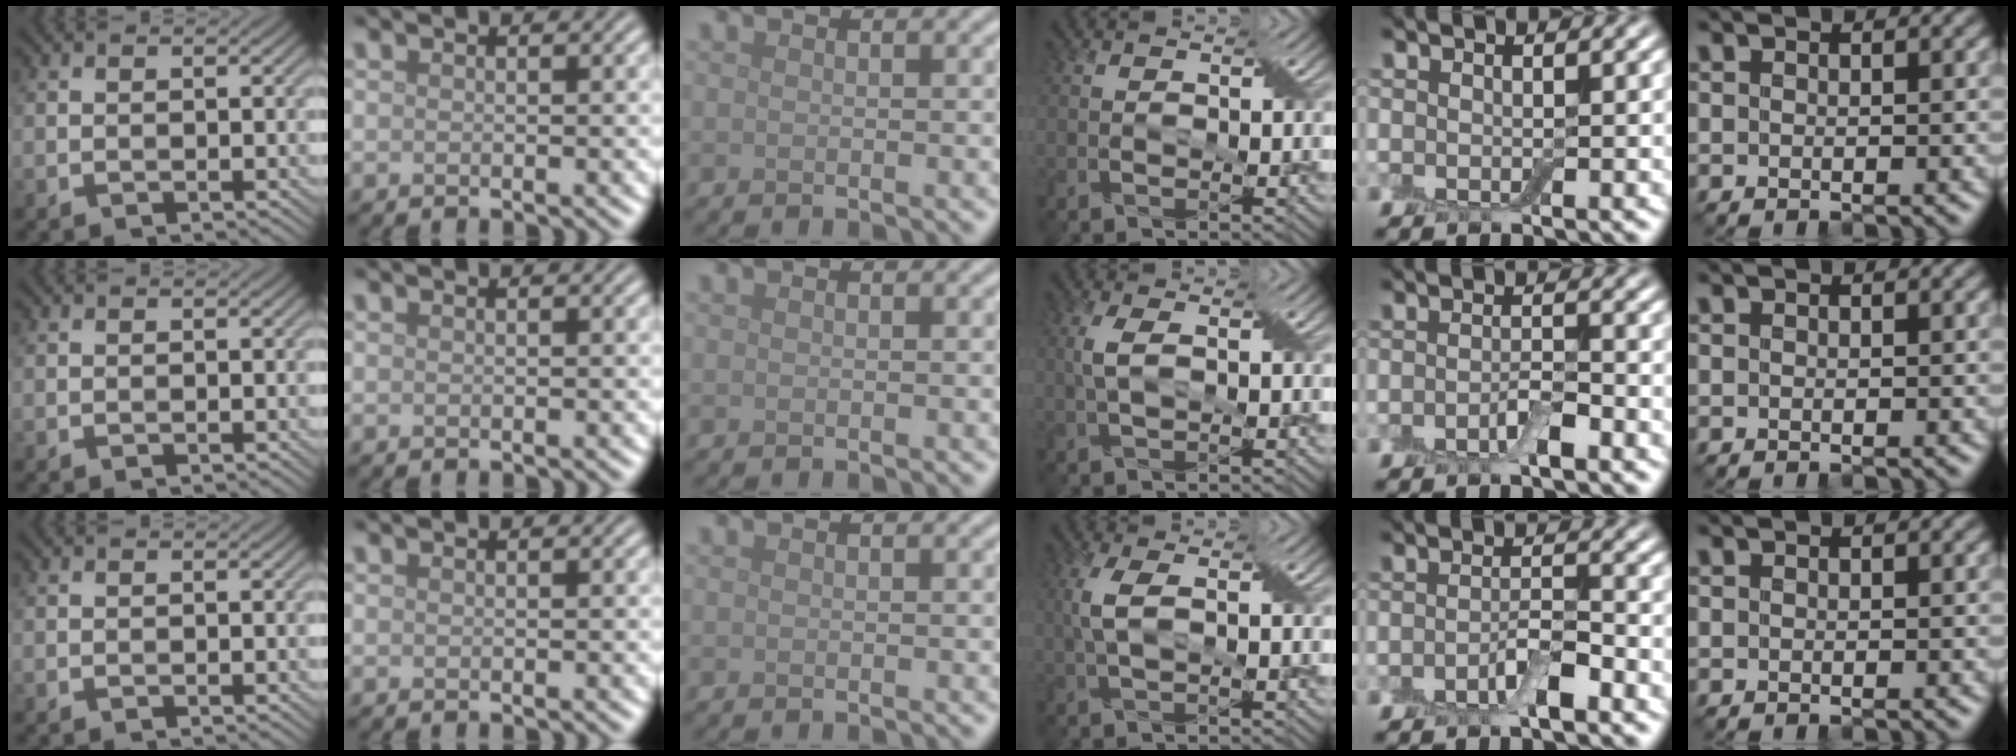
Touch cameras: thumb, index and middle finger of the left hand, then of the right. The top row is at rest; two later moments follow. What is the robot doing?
{"motion": "shake", "object": "box of matches"}